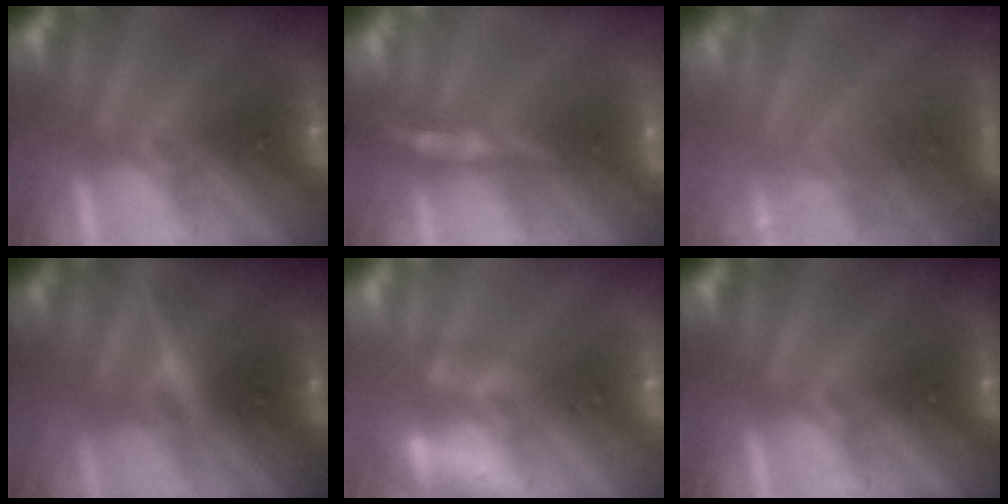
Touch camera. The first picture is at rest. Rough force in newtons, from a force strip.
{"total": 8.4}
{"total": 9.6}
{"total": 2.3}
{"total": 2.4}
{"total": 0.0}